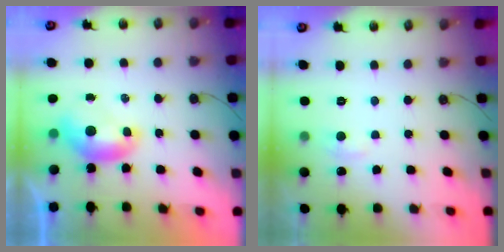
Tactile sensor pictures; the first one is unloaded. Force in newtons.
{"total": 2.5, "press": 2.4, "slide": 0.5}